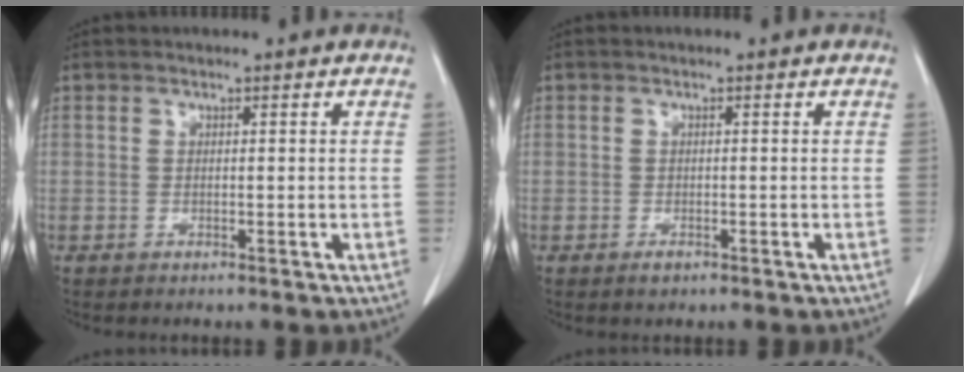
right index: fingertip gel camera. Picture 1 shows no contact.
{"total": 1.1, "force": [-0.6, 0.8, 0.4], "torque": [-0.004, 0.002, -0.007]}